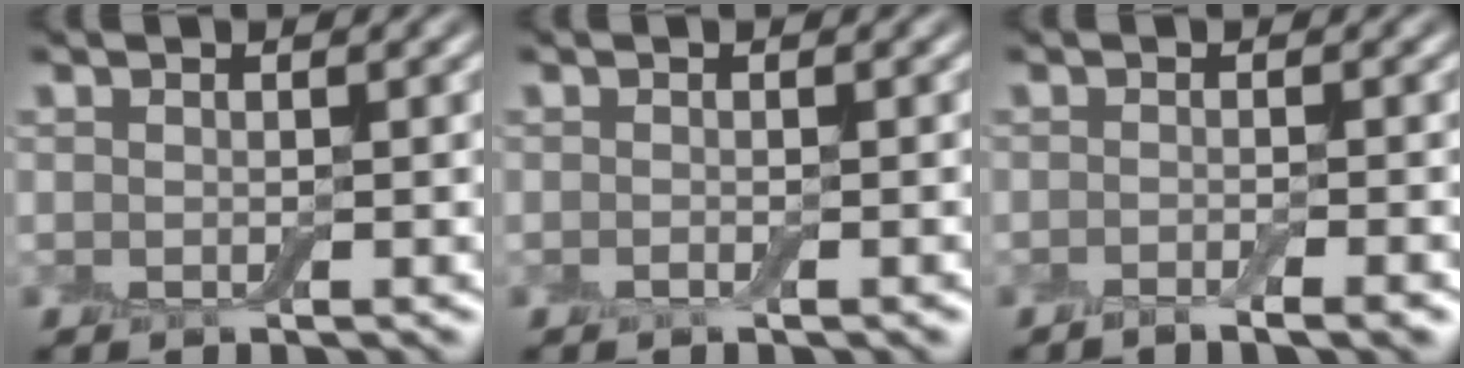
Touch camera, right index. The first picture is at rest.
{"total": 0.7, "force": [-0.4, 0.1, 0.5], "torque": [-0.007, -0.002, -0.007]}
{"total": 2.7, "force": [-1.8, 0.5, 1.9], "torque": [-0.019, 0.000, -0.031]}